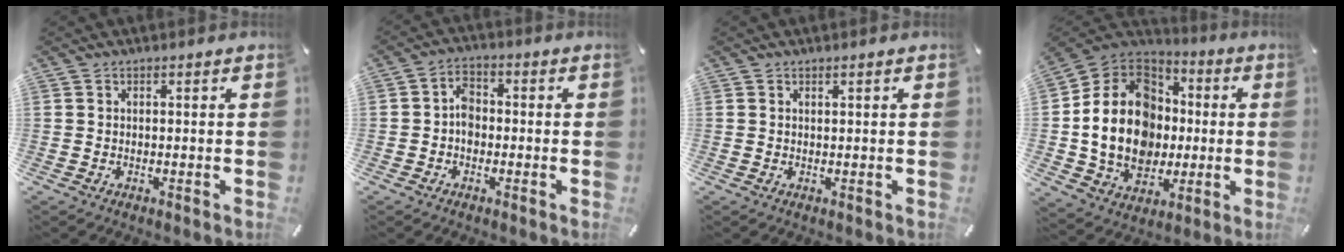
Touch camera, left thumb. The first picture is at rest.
{"total": 4.3, "force": [-0.9, 3.3, 2.6], "torque": [-0.047, 0.013, -0.016]}
{"total": 0.0}
{"total": 19.6, "force": [-1.2, 16.2, 10.8], "torque": [-0.231, 0.004, -0.018]}